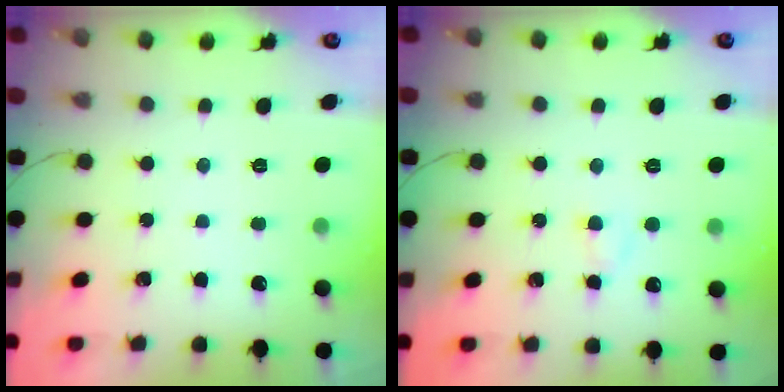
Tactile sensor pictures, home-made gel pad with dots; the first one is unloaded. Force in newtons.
{"total": 2.0, "press": 1.7, "slide": 1.0}